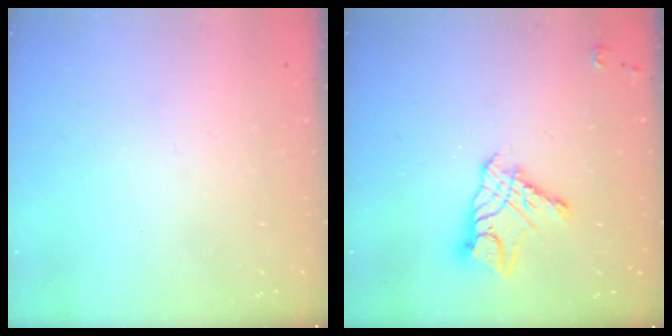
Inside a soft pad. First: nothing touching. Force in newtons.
{"total": 10.8, "press": 10.8, "slide": 1.0}